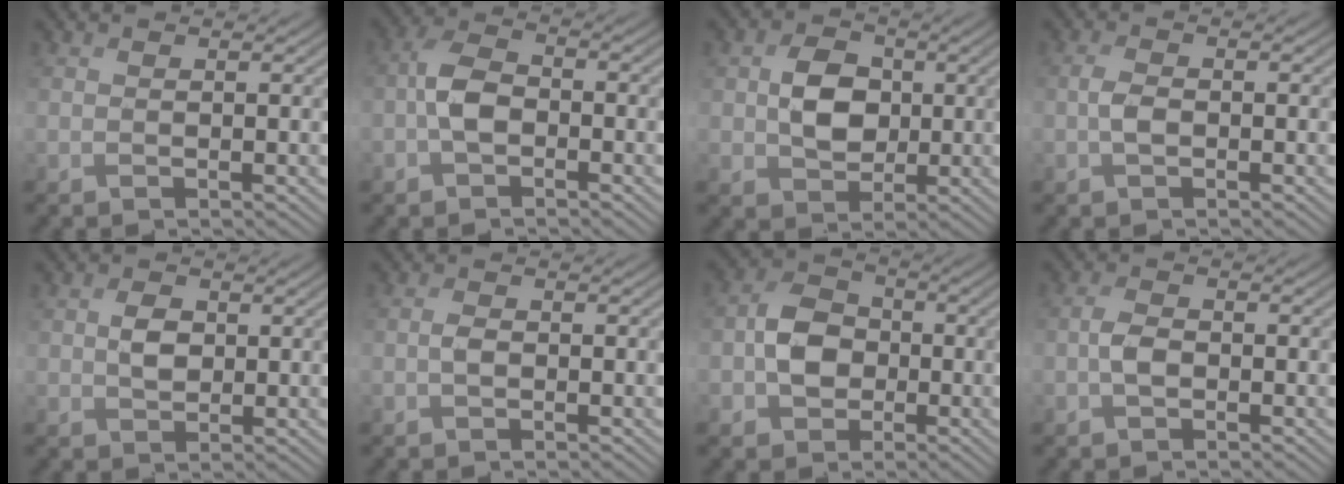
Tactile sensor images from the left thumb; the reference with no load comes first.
{"total": 4.5, "force": [-1.5, 2.6, 3.3], "torque": [-0.070, 0.010, -0.040]}
{"total": 5.7, "force": [0.3, 4.5, 3.4], "torque": [-0.069, 0.002, 0.000]}
{"total": 1.9, "force": [-0.6, 1.0, 1.5], "torque": [-0.034, 0.003, -0.015]}
{"total": 2.7, "force": [0.4, 1.9, 1.8], "torque": [-0.038, -0.001, 0.007]}
{"total": 1.2, "force": [-0.4, 0.6, 1.0], "torque": [-0.020, 0.003, -0.011]}
{"total": 5.8, "force": [-1.3, 4.7, 3.1], "torque": [-0.057, 0.006, -0.036]}
{"total": 2.3, "force": [-0.9, 1.2, 1.7], "torque": [-0.036, 0.005, -0.022]}